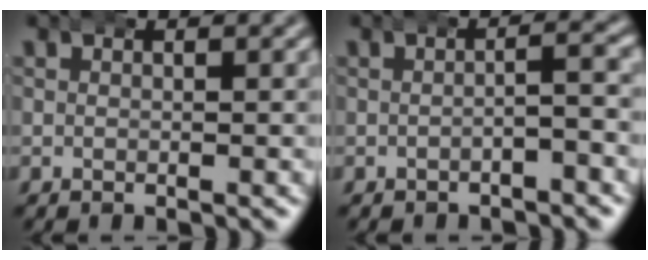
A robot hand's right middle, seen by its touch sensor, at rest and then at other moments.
{"total": 1.5, "force": [-0.6, 0.2, 1.3], "torque": [-0.011, 0.004, -0.013]}